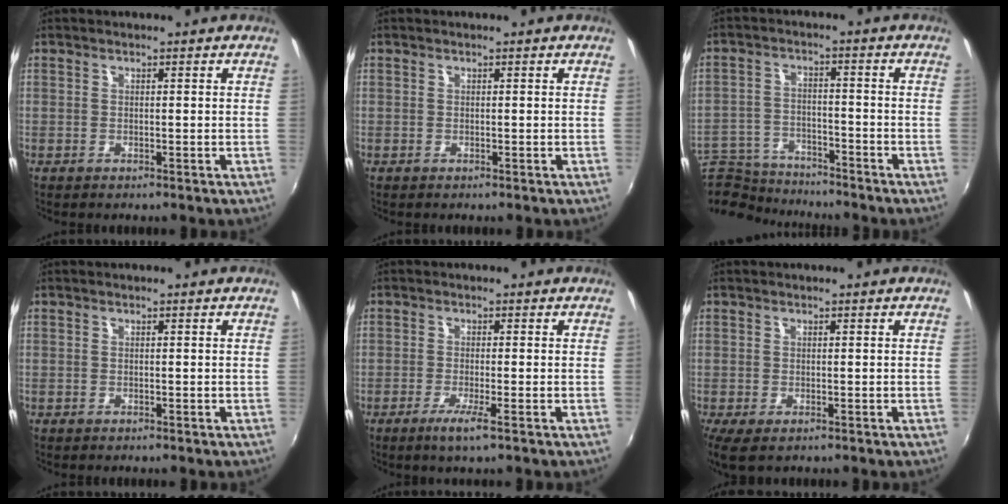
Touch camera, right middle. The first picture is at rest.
{"total": 0.0}
{"total": 16.6, "force": [-14.4, 5.5, 6.0], "torque": [-0.162, -0.013, -0.247]}
{"total": 0.0}
{"total": 3.6, "force": [-2.1, -0.3, 3.0], "torque": [-0.068, -0.012, -0.043]}
{"total": 3.7, "force": [-1.7, 1.3, 3.0], "torque": [-0.058, -0.018, -0.024]}